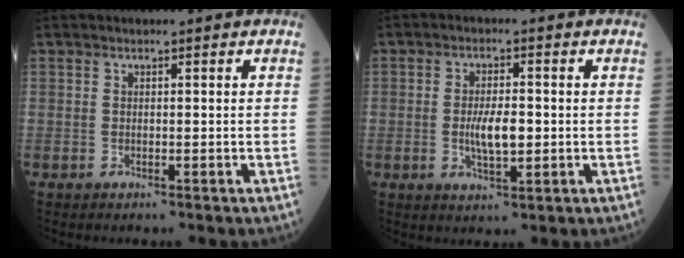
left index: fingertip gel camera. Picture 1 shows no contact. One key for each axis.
{"total": 5.1, "fx": -0.9, "fy": 1.7, "fz": 4.7, "tx": -0.094, "ty": -0.008, "tz": -0.014}